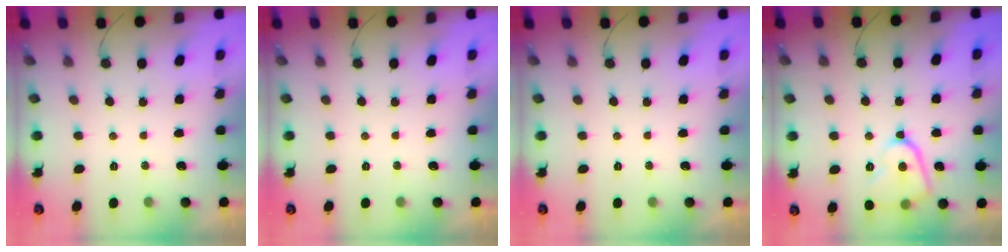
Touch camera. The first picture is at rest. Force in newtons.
{"total": 0.0}
{"total": 0.0}
{"total": 11.3, "press": 11.3, "slide": 1.2}